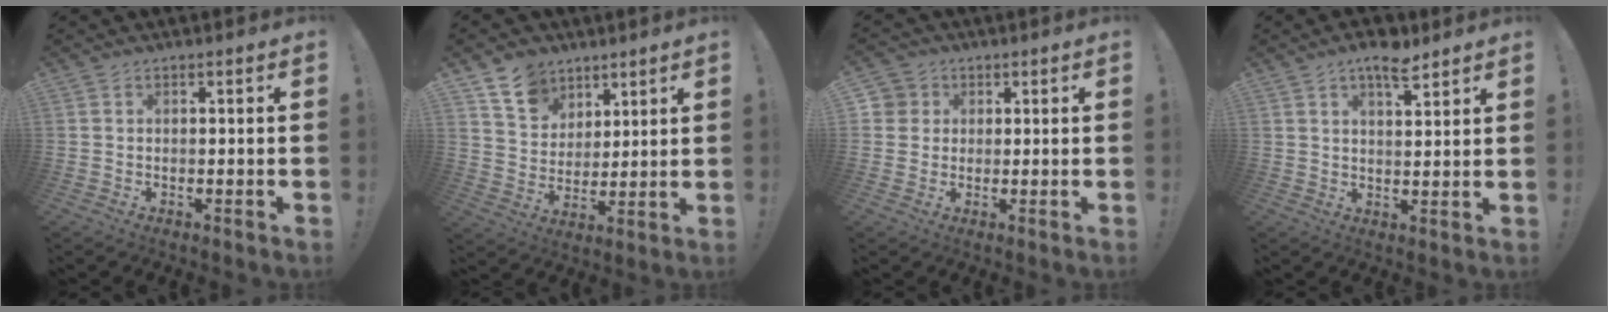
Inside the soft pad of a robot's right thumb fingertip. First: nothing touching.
{"total": 11.2, "force": [7.7, 7.7, 2.6], "torque": [-0.045, -0.052, 0.152]}
{"total": 4.2, "force": [1.1, 4.0, 0.8], "torque": [-0.014, -0.001, 0.022]}
{"total": 7.4, "force": [5.3, 2.3, 4.6], "torque": [-0.054, -0.034, 0.086]}